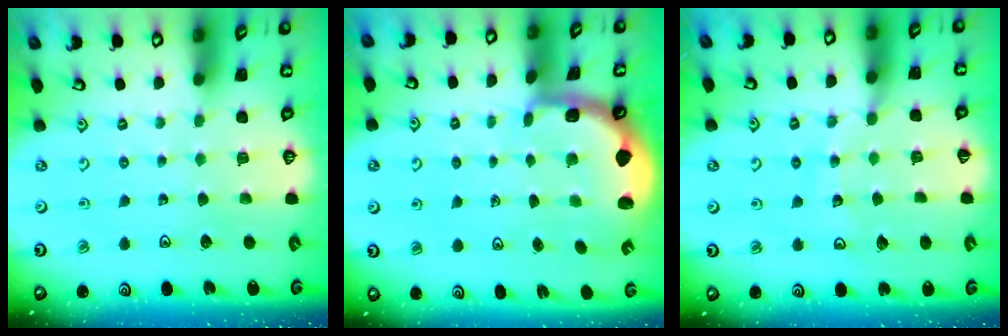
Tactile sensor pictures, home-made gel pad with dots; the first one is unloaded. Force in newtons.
{"total": 2.3, "press": 2.0, "slide": 1.0}
{"total": 9.3, "press": 9.3, "slide": 0.8}